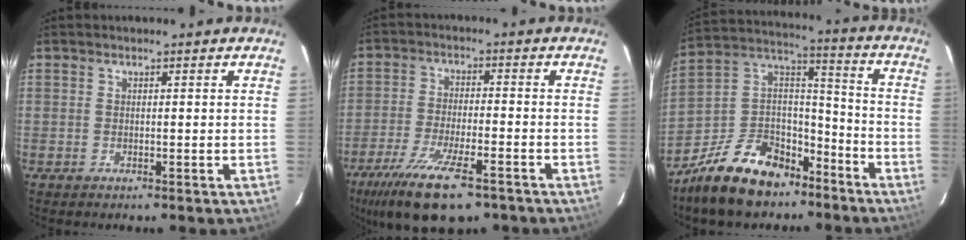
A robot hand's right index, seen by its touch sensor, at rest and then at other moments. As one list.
[{"total": 15.1, "force": [-10.2, 4.5, 10.2], "torque": [-0.219, -0.042, -0.179]}, {"total": 18.4, "force": [-12.5, 10.6, 8.5], "torque": [-0.193, 0.054, -0.194]}]